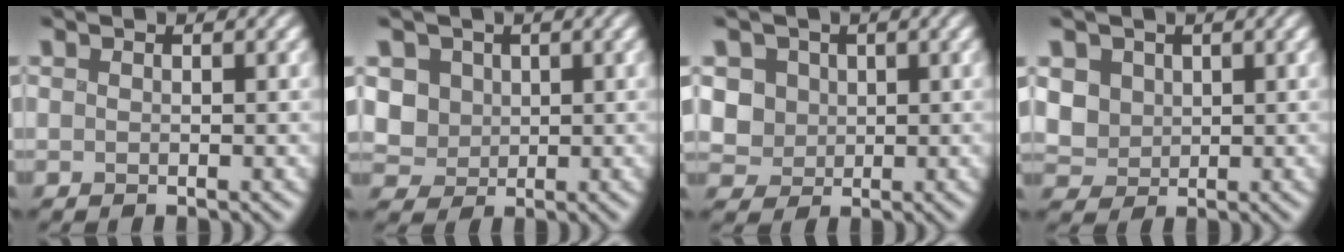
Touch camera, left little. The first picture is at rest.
{"total": 4.1, "force": [0.5, 3.7, 1.8], "torque": [-0.055, 0.005, 0.010]}
{"total": 4.4, "force": [0.5, 4.0, 1.9], "torque": [-0.052, 0.010, 0.008]}
{"total": 3.3, "force": [0.4, 2.9, 1.5], "torque": [-0.045, -0.002, 0.005]}